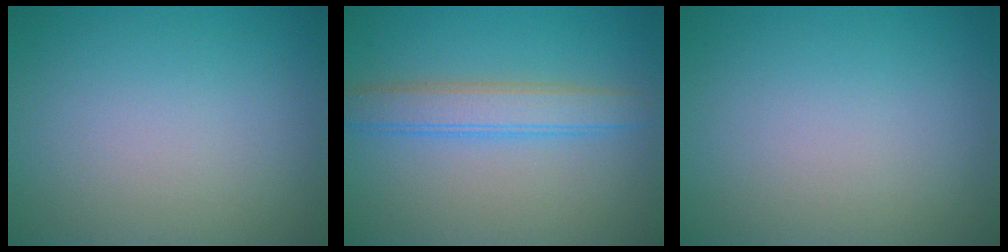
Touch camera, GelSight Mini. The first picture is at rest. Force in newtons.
{"total": 3.5, "press": 3.5, "slide": 0.1}
{"total": 0.0}